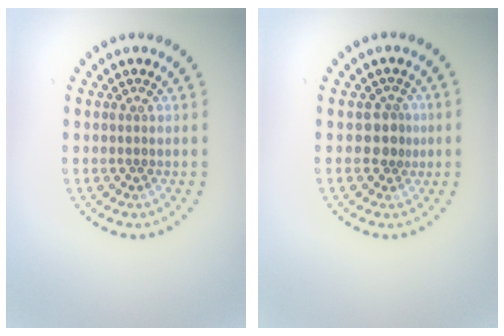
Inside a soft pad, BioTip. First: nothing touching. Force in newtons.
{"total": 1.7, "press": 1.2, "slide": 1.1}